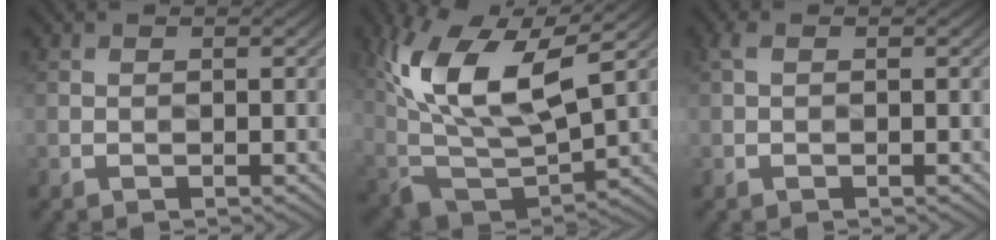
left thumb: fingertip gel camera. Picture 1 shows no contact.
{"total": 16.0, "force": [5.9, 7.9, 12.6], "torque": [-0.272, 0.004, 0.107]}
{"total": 1.0, "force": [0.3, 0.5, 0.9], "torque": [-0.024, 0.004, 0.003]}